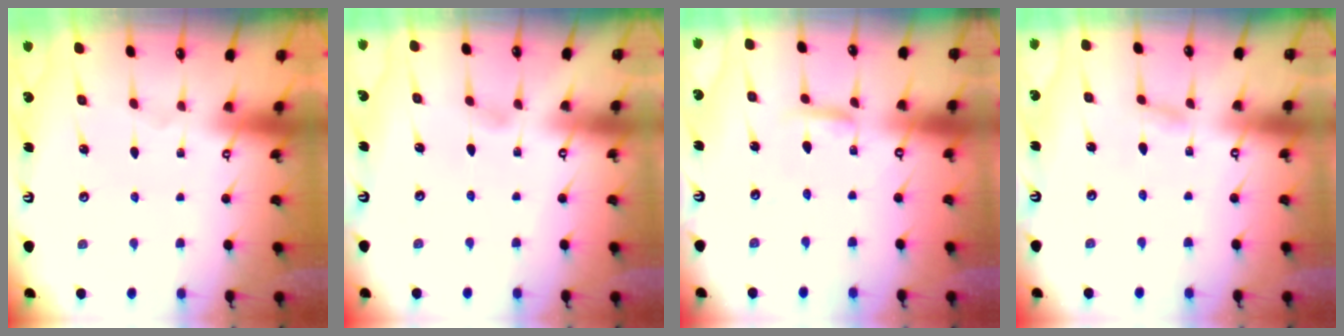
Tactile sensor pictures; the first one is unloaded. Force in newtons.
{"total": 2.8, "press": 2.8, "slide": 0.3}
{"total": 3.7, "press": 3.7, "slide": 0.3}
{"total": 2.8, "press": 2.8, "slide": 0.4}